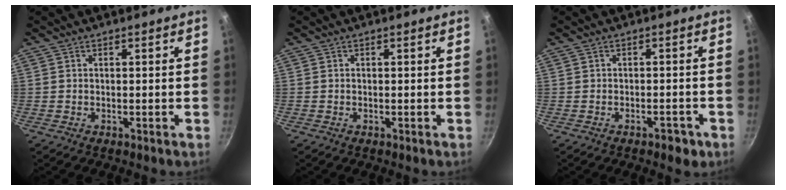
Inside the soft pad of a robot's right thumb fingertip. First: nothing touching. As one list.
[{"total": 0.0}, {"total": 3.3, "force": [-1.9, 1.6, 2.1], "torque": [-0.020, 0.020, -0.018]}]